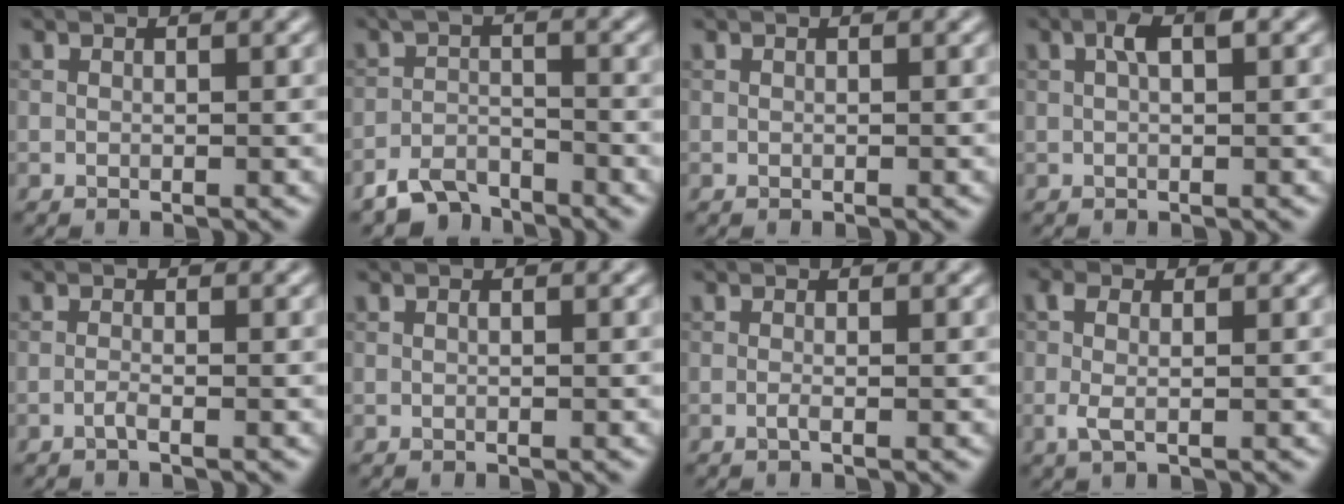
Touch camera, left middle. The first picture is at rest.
{"total": 4.2, "force": [-3.8, 1.2, 1.3], "torque": [-0.022, -0.003, -0.079]}
{"total": 0.0}
{"total": 2.1, "force": [0.5, 0.7, 2.0], "torque": [-0.034, 0.008, 0.006]}
{"total": 0.9, "force": [-0.5, 0.2, 0.7], "torque": [-0.013, 0.003, -0.015]}
{"total": 0.0}
{"total": 0.7, "force": [-0.3, 0.2, 0.7], "torque": [-0.014, -0.003, -0.008]}
{"total": 2.3, "force": [0.1, 0.9, 2.1], "torque": [-0.053, 0.003, -0.005]}